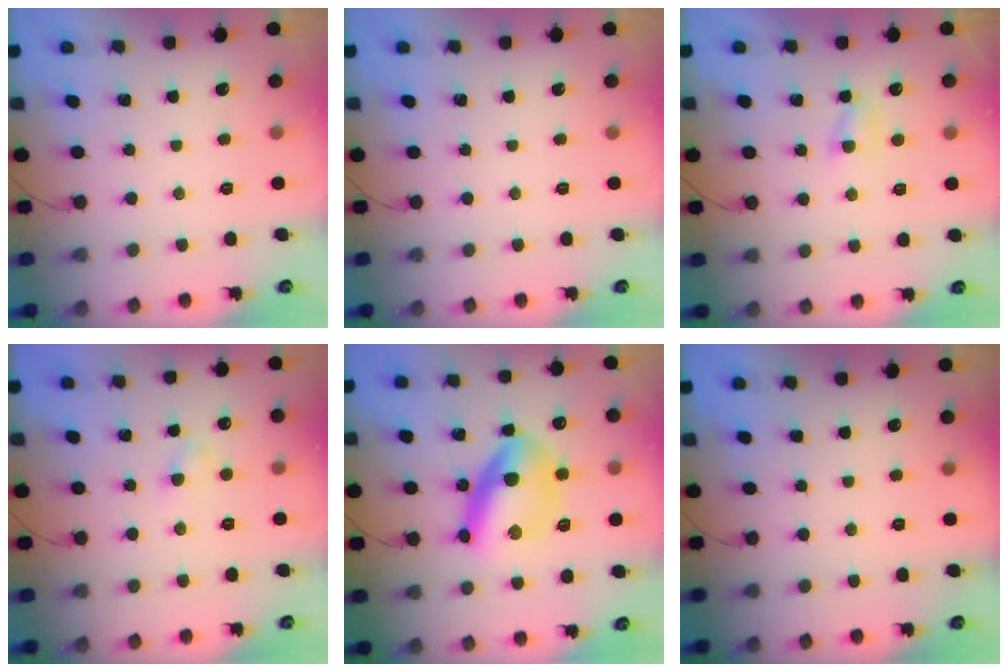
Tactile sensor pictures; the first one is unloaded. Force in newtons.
{"total": 0.0}
{"total": 2.2, "press": 2.2, "slide": 0.5}
{"total": 2.4, "press": 2.1, "slide": 1.2}
{"total": 14.5, "press": 14.5, "slide": 0.8}
{"total": 0.0}